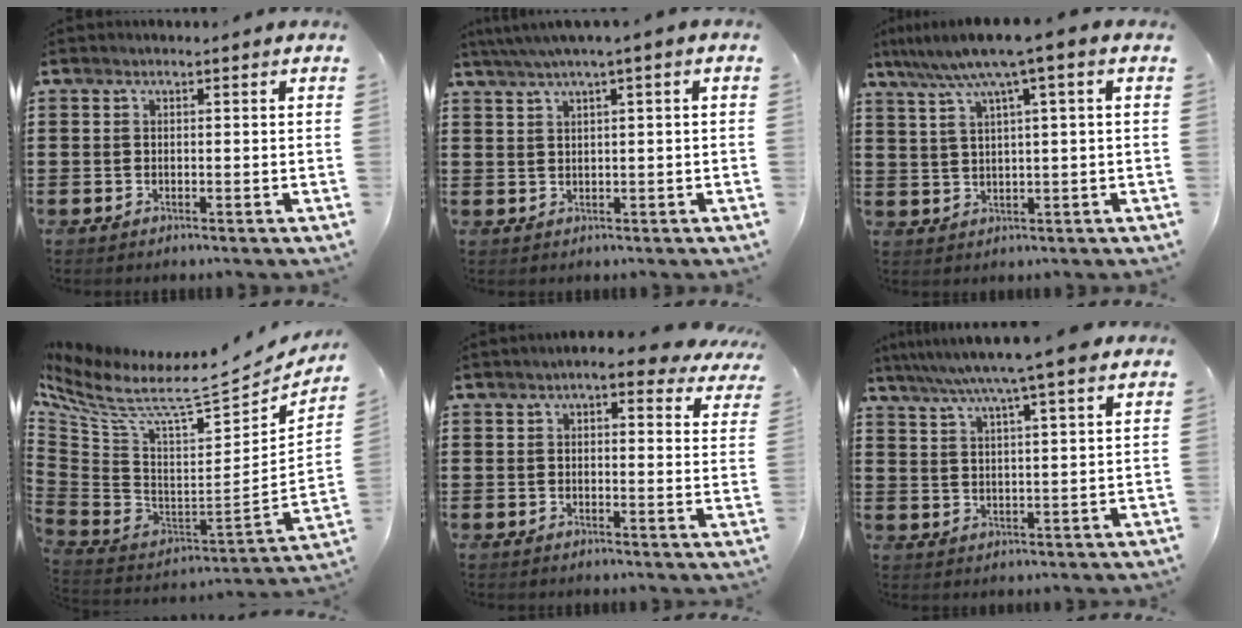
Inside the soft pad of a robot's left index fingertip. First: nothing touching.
{"total": 2.1, "force": [0.7, -0.2, 2.0], "torque": [-0.037, -0.003, 0.012]}
{"total": 6.0, "force": [3.0, -0.5, 5.2], "torque": [-0.110, -0.015, 0.047]}
{"total": 8.8, "force": [6.0, 1.5, 6.2], "torque": [-0.147, -0.062, 0.093]}
{"total": 4.5, "force": [3.5, 0.6, 2.8], "torque": [-0.056, -0.008, 0.060]}
{"total": 7.2, "force": [5.9, -0.9, 4.0], "torque": [-0.095, -0.026, 0.100]}